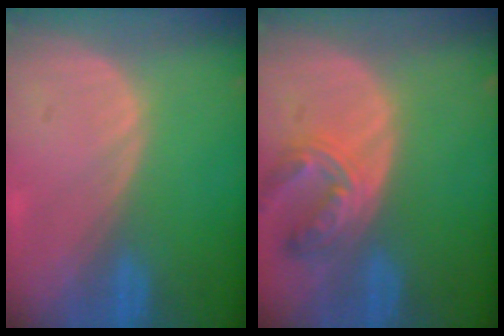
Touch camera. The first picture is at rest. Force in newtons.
{"total": 6.9, "press": 6.3, "slide": 3.0}